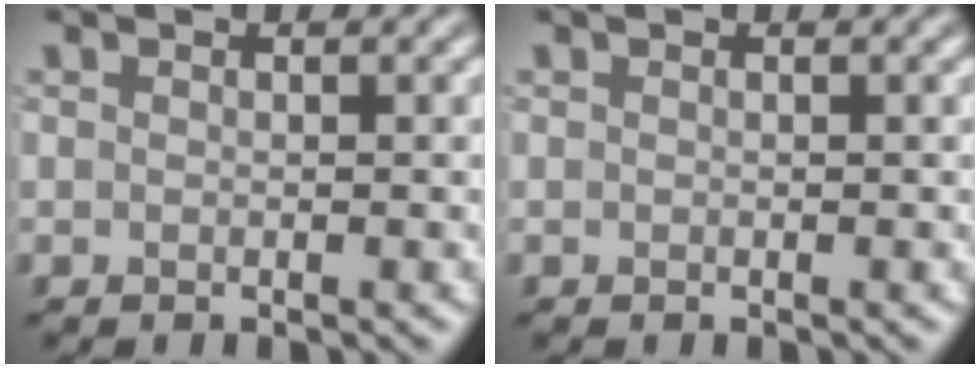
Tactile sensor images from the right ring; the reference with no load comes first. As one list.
[{"total": 0.0}]